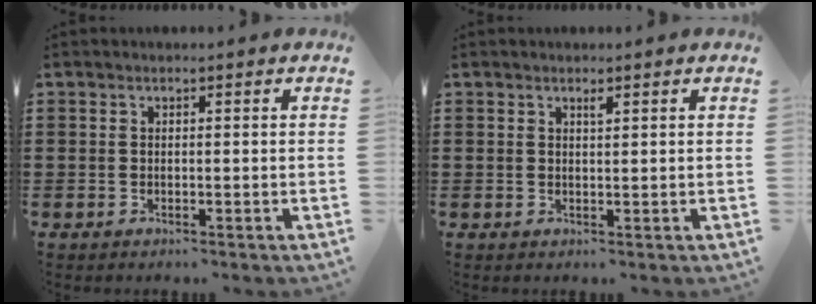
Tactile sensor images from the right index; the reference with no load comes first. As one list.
[{"total": 0.8, "force": [0.6, 0.1, 0.5], "torque": [-0.012, -0.002, 0.011]}]